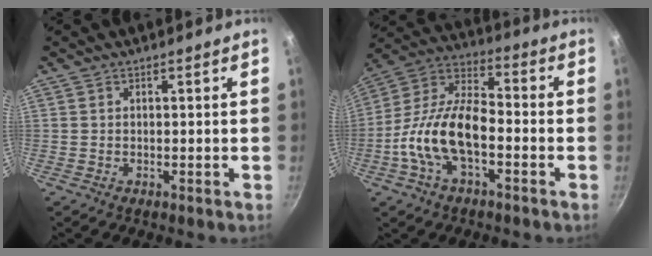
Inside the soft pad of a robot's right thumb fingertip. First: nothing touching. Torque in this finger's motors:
{"motor_torque": [1.28, 1.28, 1.16, -0.92, 0.25]}